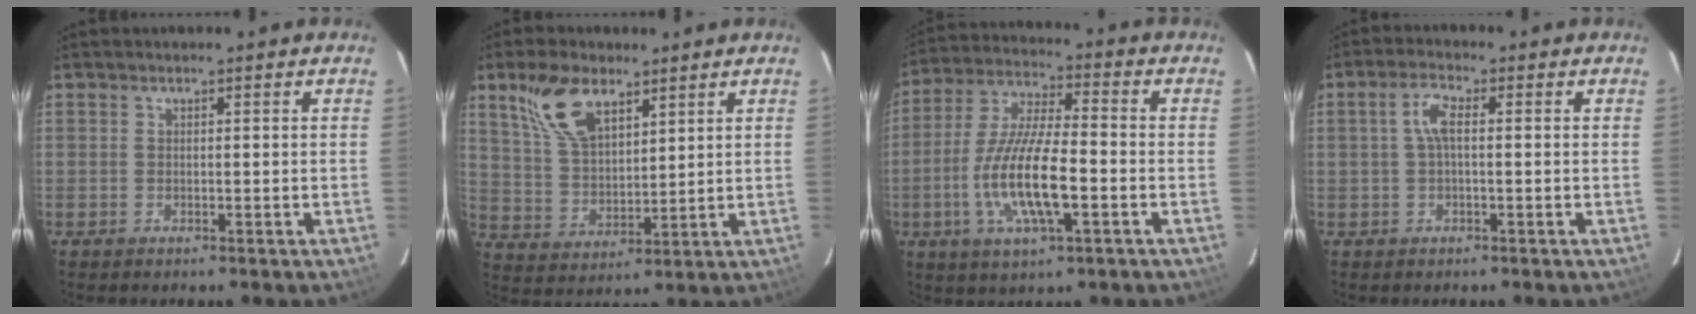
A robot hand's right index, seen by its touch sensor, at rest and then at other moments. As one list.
[{"total": 11.3, "force": [6.6, 5.7, 7.1], "torque": [-0.141, 0.019, 0.139]}, {"total": 14.5, "force": [-4.2, 3.7, 13.4], "torque": [-0.275, -0.006, -0.080]}, {"total": 3.6, "force": [0.2, 1.2, 3.4], "torque": [-0.070, 0.010, 0.005]}]